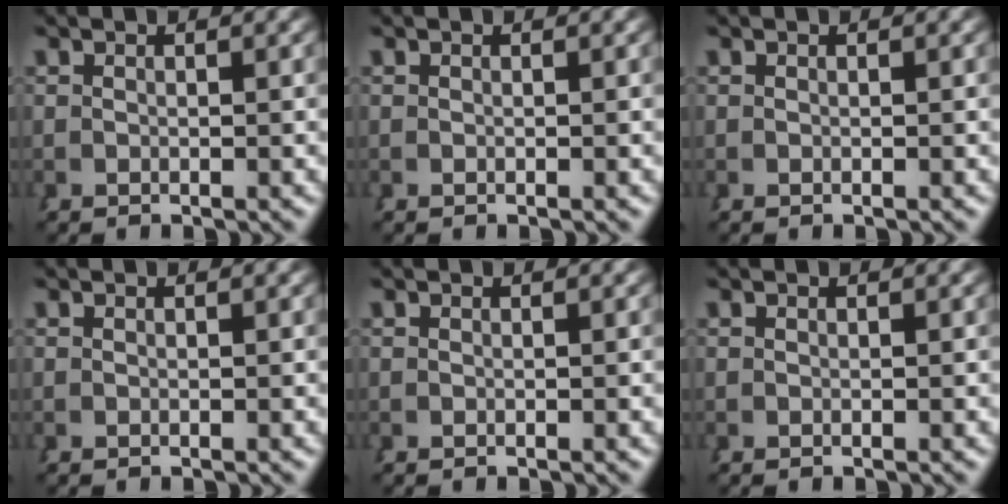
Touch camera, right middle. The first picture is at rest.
{"total": 0.0}
{"total": 0.0}
{"total": 0.0}
{"total": 0.0}
{"total": 0.0}